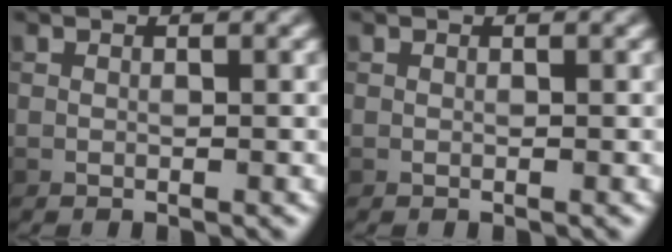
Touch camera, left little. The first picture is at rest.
{"total": 0.0}